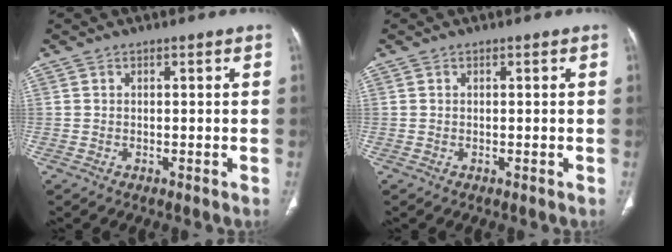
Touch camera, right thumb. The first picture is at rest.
{"total": 0.0}